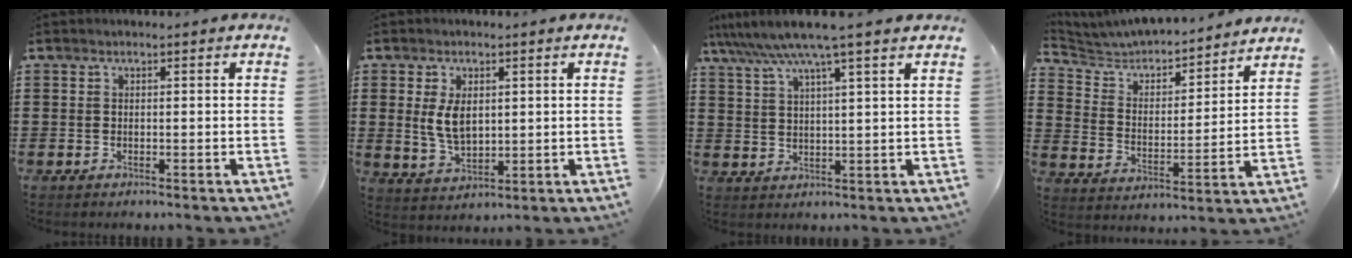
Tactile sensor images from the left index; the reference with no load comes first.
{"total": 5.4, "force": [1.1, 3.3, 4.2], "torque": [-0.096, 0.000, 0.014]}
{"total": 6.9, "force": [5.3, -0.3, 4.3], "torque": [-0.100, -0.019, 0.091]}
{"total": 4.6, "force": [4.5, 0.8, 0.6], "torque": [-0.040, -0.036, 0.069]}